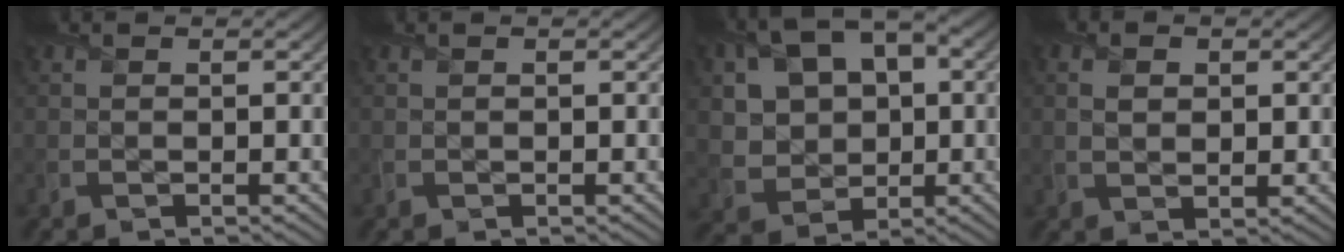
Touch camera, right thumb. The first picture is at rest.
{"total": 0.0}
{"total": 10.9, "force": [2.2, 8.3, 6.8], "torque": [-0.158, 0.017, 0.038]}
{"total": 2.7, "force": [0.6, 1.8, 1.9], "torque": [-0.040, -0.005, 0.015]}